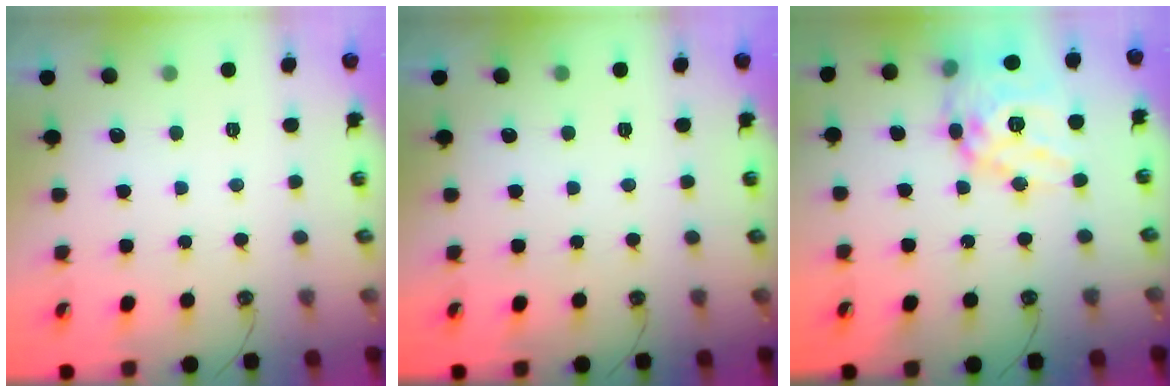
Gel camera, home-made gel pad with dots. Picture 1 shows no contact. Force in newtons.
{"total": 0.0}
{"total": 18.9, "press": 18.8, "slide": 1.6}